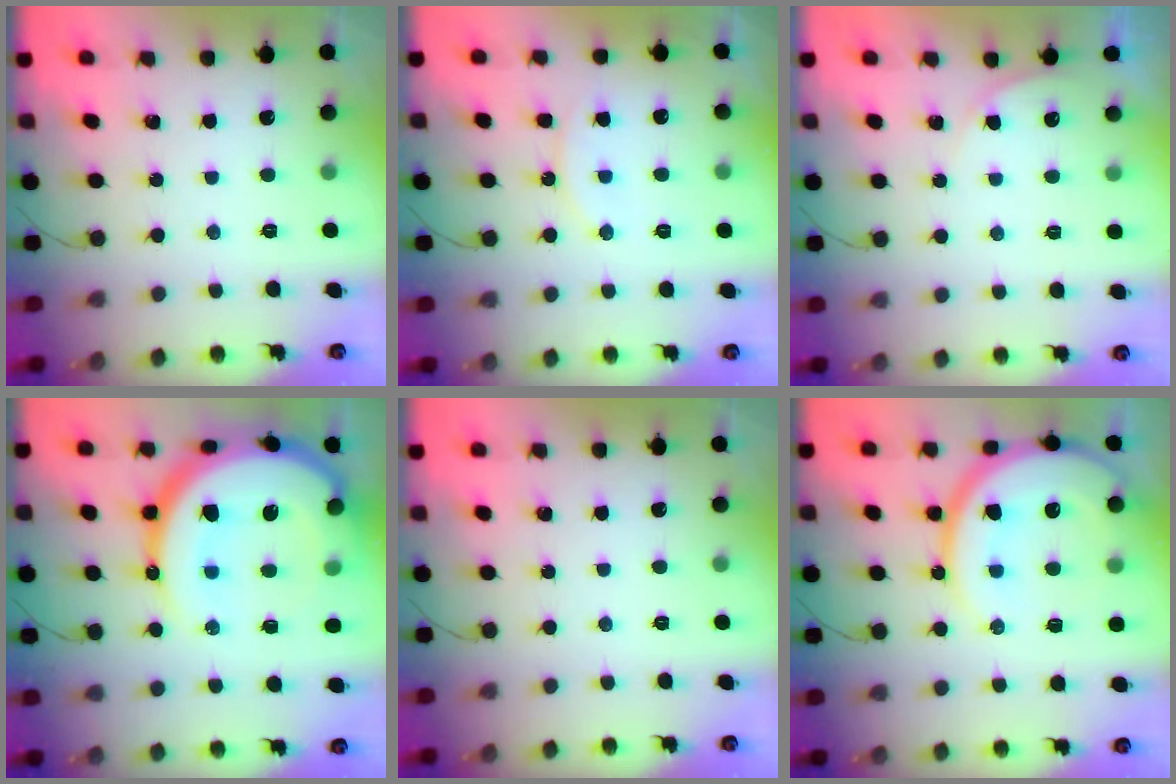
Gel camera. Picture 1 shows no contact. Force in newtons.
{"total": 10.4, "press": 10.4, "slide": 0.8}
{"total": 3.0, "press": 2.3, "slide": 1.9}
{"total": 28.4, "press": 28.2, "slide": 2.8}
{"total": 0.0}
{"total": 18.4, "press": 18.1, "slide": 2.8}